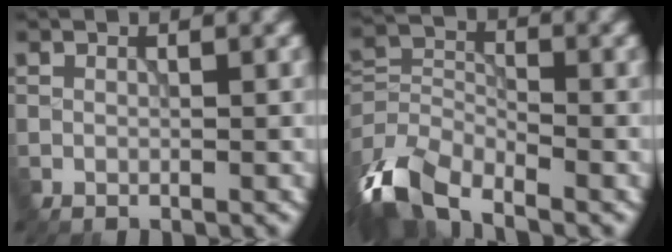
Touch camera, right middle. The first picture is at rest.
{"total": 7.9, "force": [-5.2, 3.6, 4.8], "torque": [-0.103, -0.011, -0.112]}